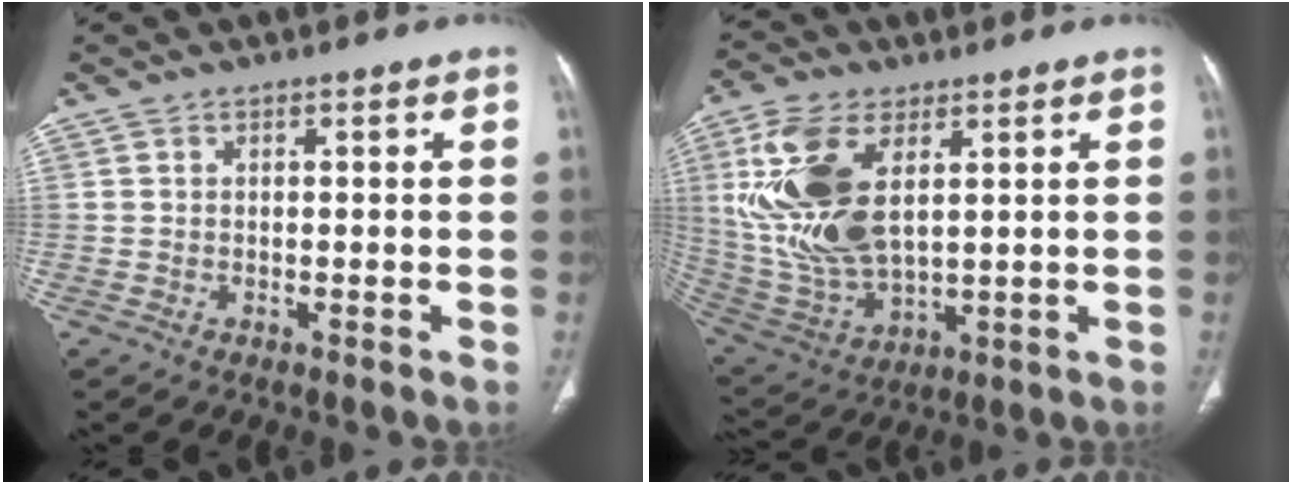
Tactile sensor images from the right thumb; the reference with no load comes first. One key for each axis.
{"total": 18.2, "fx": 4.8, "fy": 9.5, "fz": 14.7, "tx": -0.309, "ty": -0.018, "tz": 0.103}